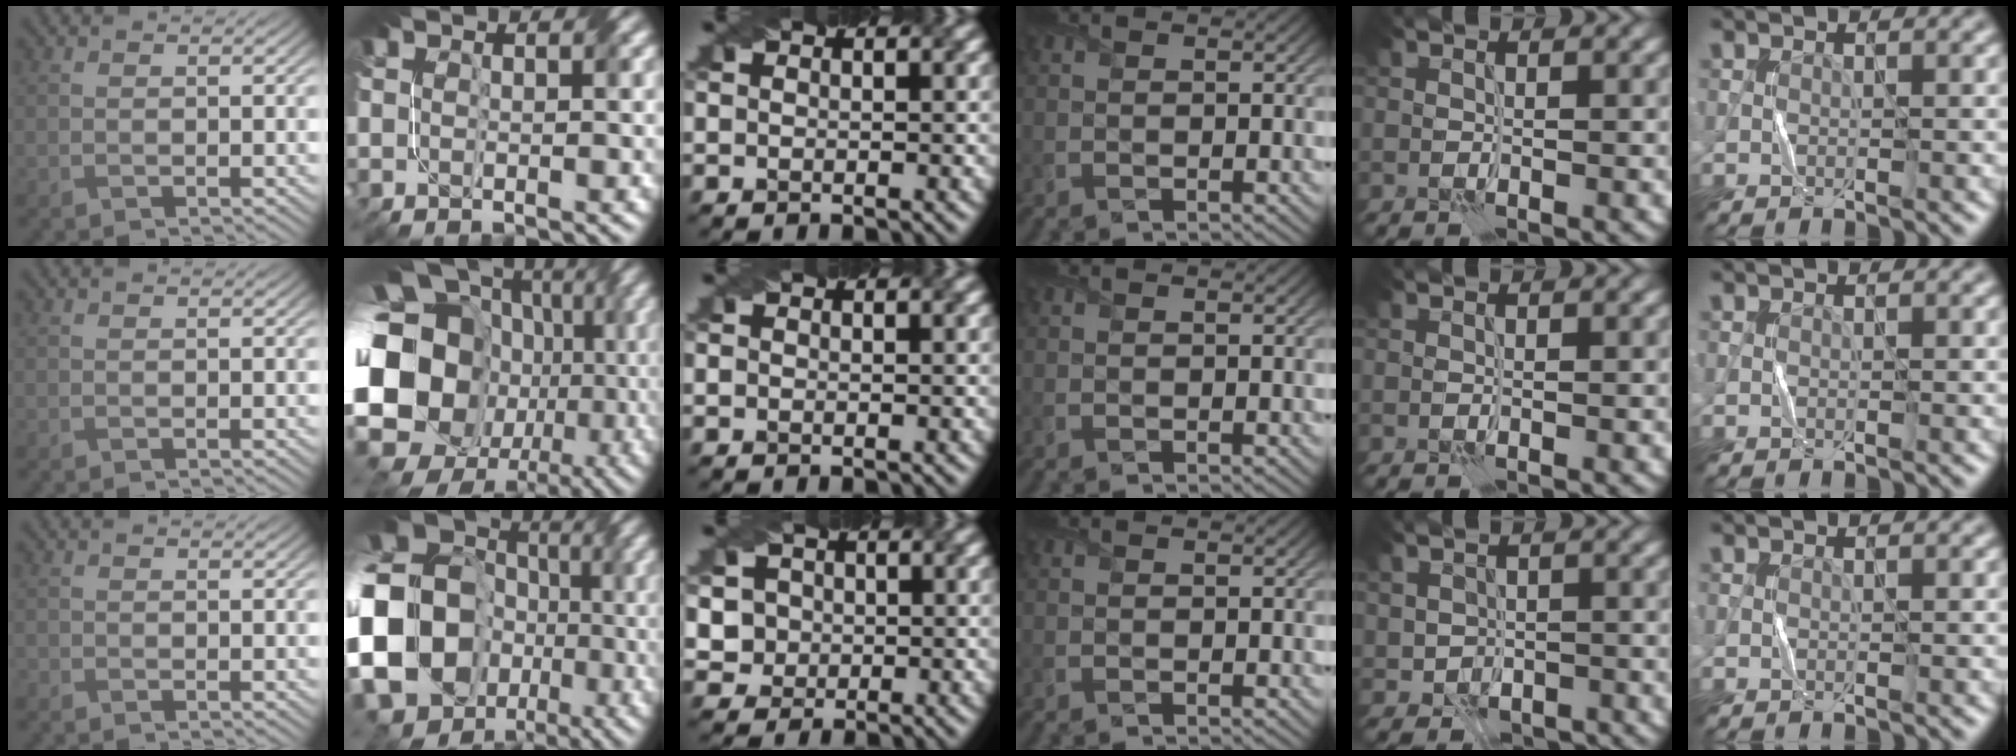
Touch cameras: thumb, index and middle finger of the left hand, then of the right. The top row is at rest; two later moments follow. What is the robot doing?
{"motion": "fold", "object": "paper"}